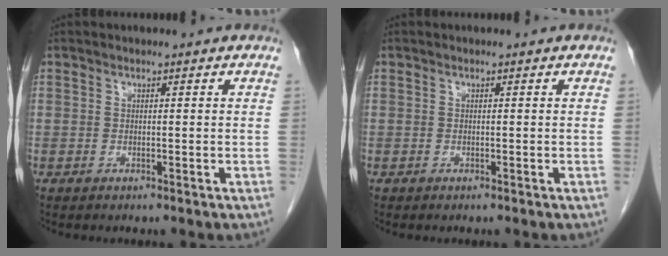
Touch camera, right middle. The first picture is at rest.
{"total": 0.0}